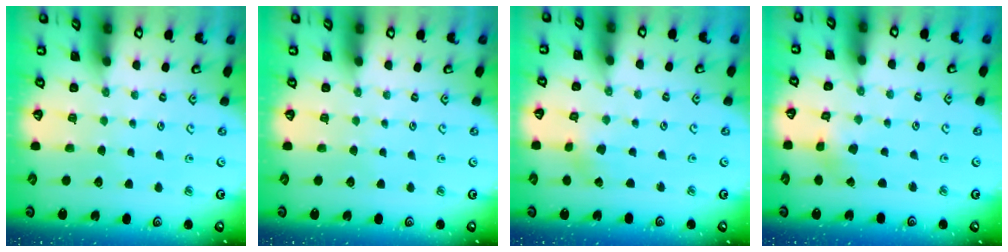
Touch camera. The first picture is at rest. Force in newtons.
{"total": 0.0}
{"total": 1.9, "press": 1.9, "slide": 0.2}
{"total": 1.4, "press": 1.4, "slide": 0.1}